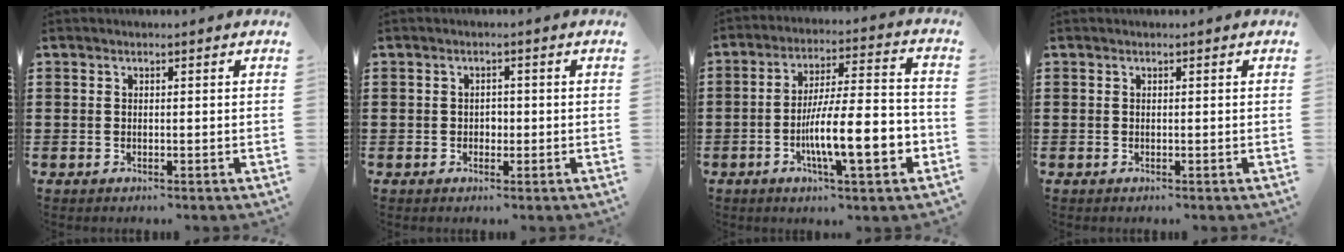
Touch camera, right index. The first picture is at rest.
{"total": 1.3, "force": [-0.3, 1.0, 0.7], "torque": [-0.015, 0.004, -0.007]}
{"total": 14.0, "force": [-4.5, 3.2, 12.9], "torque": [-0.205, -0.002, -0.077]}
{"total": 0.0}